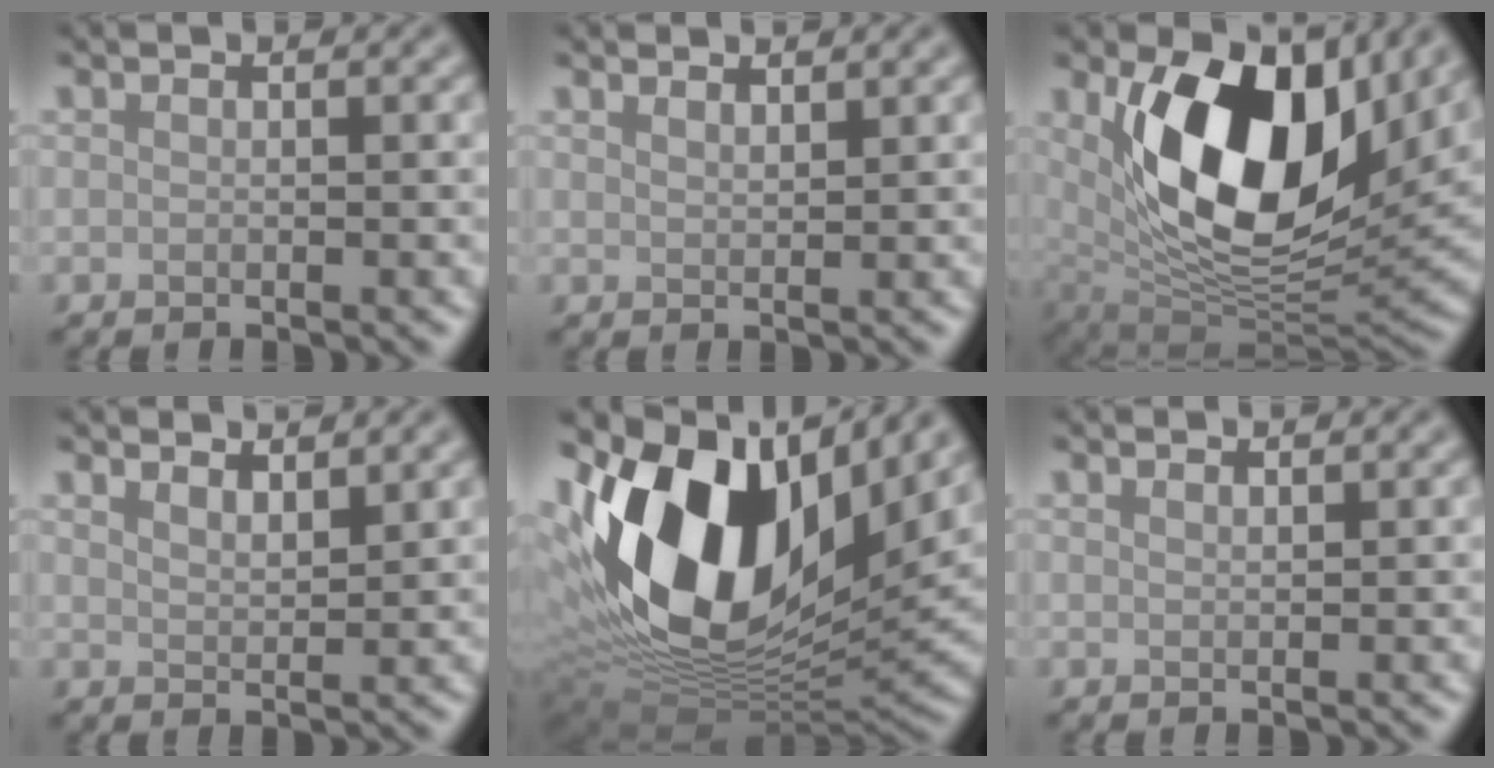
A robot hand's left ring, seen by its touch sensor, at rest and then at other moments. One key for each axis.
{"total": 1.2, "fx": 1.1, "fy": 0.2, "fz": 0.4, "tx": -0.006, "ty": 0.000, "tz": 0.017}
{"total": 14.2, "fx": 3.9, "fy": 8.0, "fz": 11.0, "tx": -0.178, "ty": -0.024, "tz": 0.074}
{"total": 2.3, "fx": 2.1, "fy": 0.5, "fz": 0.9, "tx": -0.010, "ty": 0.001, "tz": 0.034}
{"total": 17.5, "fx": 4.9, "fy": 10.5, "fz": 13.1, "tx": -0.274, "ty": 0.008, "tz": 0.085}
{"total": 0.6, "fx": 0.5, "fy": 0.0, "fz": 0.1, "tx": -0.003, "ty": 0.000, "tz": 0.009}